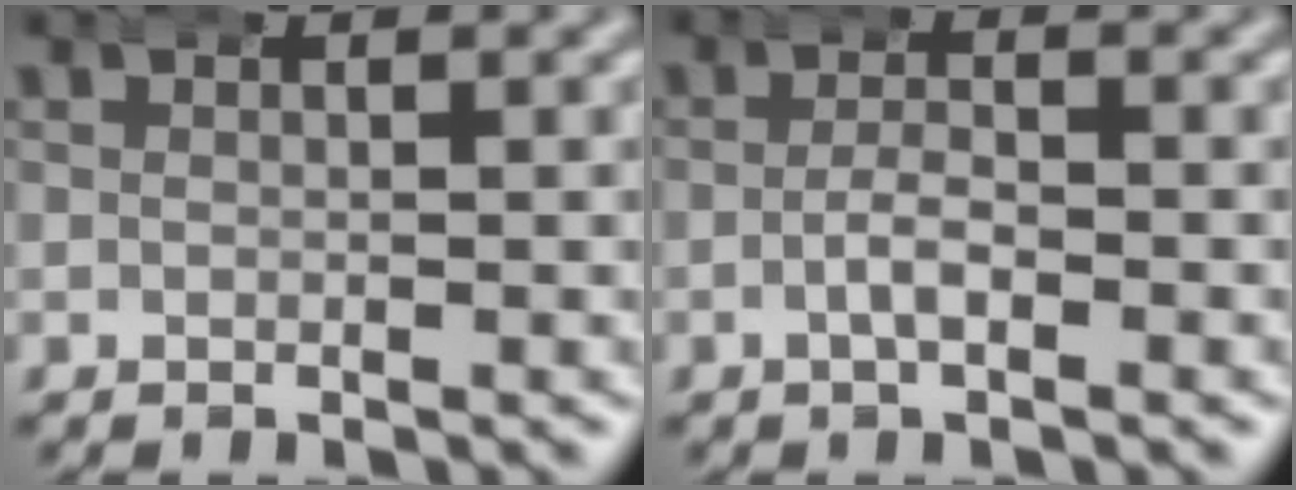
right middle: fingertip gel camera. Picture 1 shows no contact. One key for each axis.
{"total": 2.1, "fx": -1.2, "fy": 0.6, "fz": 1.7, "tx": -0.023, "ty": 0.004, "tz": -0.026}